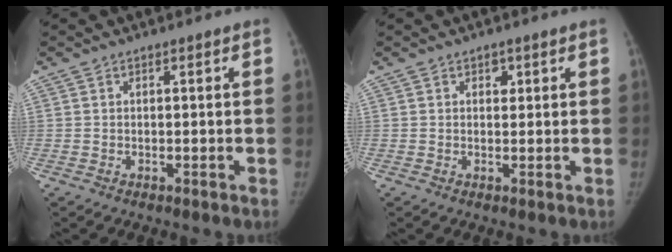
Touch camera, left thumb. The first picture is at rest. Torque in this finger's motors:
{"motor_torque": [0.27, 0.18, 0.45, 0.01, 0.03]}